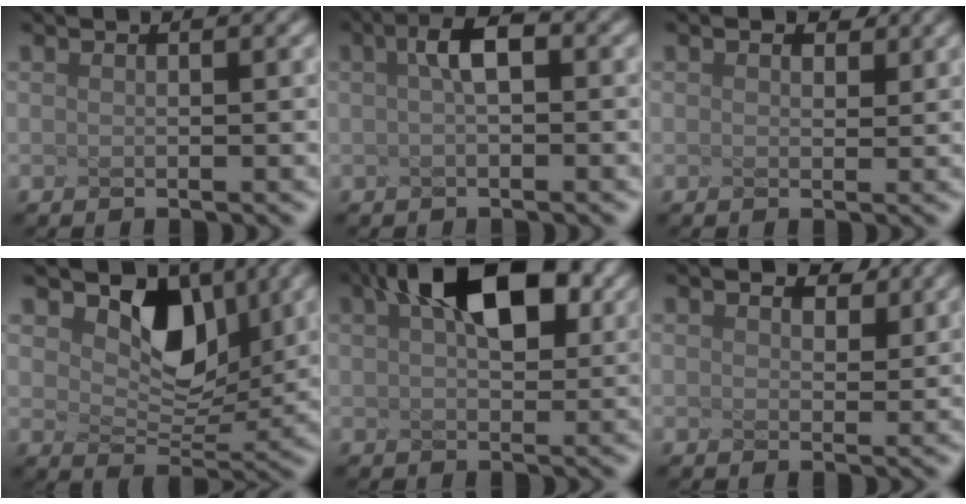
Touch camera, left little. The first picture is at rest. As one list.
[{"total": 1.6, "force": [-0.9, -0.3, 1.3], "torque": [-0.049, 0.002, 0.023]}, {"total": 0.8, "force": [0.2, -0.5, -0.6], "torque": [-0.012, -0.014, 0.025]}, {"total": 3.1, "force": [1.2, 2.2, 1.9], "torque": [-0.067, -0.028, 0.052]}, {"total": 6.7, "force": [2.3, 3.2, 5.5], "torque": [-0.104, 0.012, 0.065]}, {"total": 1.0, "force": [0.7, -0.4, -0.6], "torque": [-0.015, -0.016, 0.035]}]